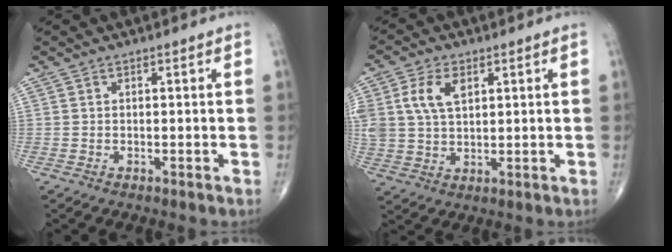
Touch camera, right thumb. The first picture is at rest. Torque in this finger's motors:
{"motor_torque": [1.46, 1.44, 0.83, 0.27, 0.10]}